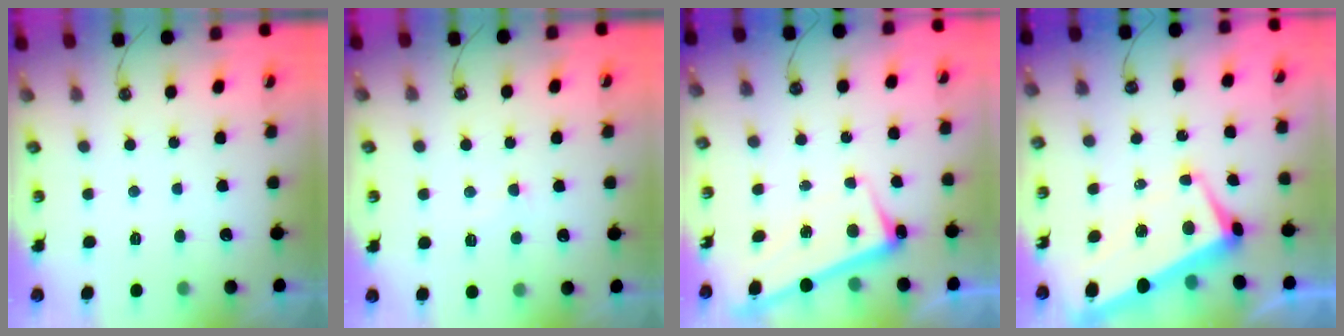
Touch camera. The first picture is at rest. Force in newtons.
{"total": 1.4, "press": 1.2, "slide": 0.7}
{"total": 2.4, "press": 2.3, "slide": 0.5}
{"total": 1.7, "press": 1.1, "slide": 1.3}